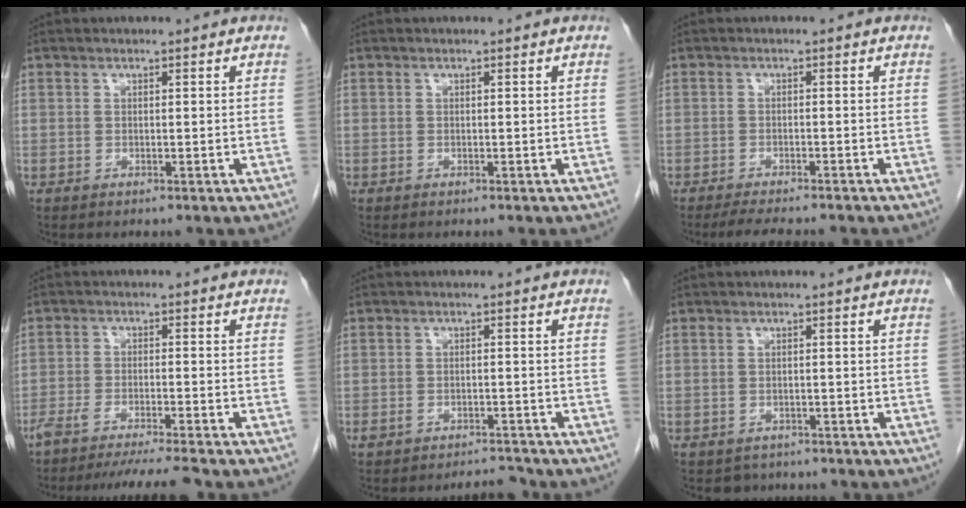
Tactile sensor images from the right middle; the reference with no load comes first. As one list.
[{"total": 0.0}, {"total": 6.3, "force": [-5.5, 0.9, 3.0], "torque": [-0.044, -0.012, -0.082]}, {"total": 9.3, "force": [-8.3, -1.0, 4.1], "torque": [-0.037, -0.021, -0.129]}, {"total": 2.6, "force": [-2.5, 0.8, 0.6], "torque": [-0.012, 0.004, -0.034]}, {"total": 2.5, "force": [-2.0, 1.5, -0.1], "torque": [-0.004, 0.003, -0.028]}]